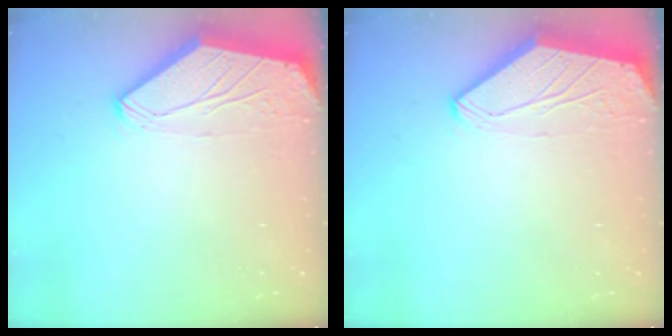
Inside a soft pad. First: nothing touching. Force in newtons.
{"total": 0.0}